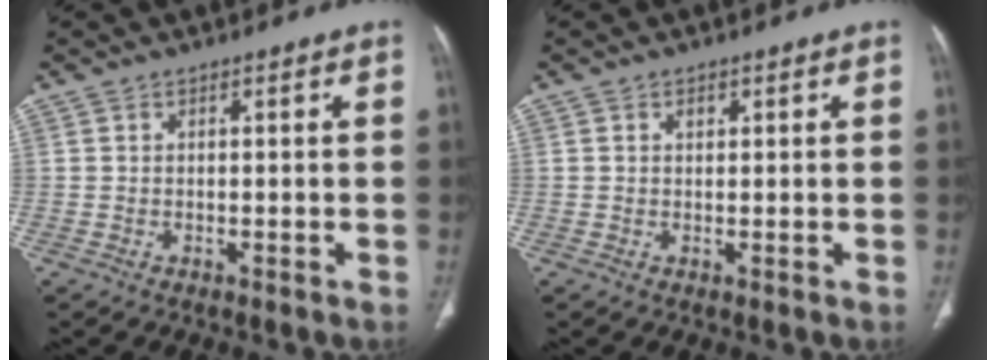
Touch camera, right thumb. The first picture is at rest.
{"total": 1.1, "force": [0.5, 0.8, 0.6], "torque": [-0.004, -0.001, 0.008]}